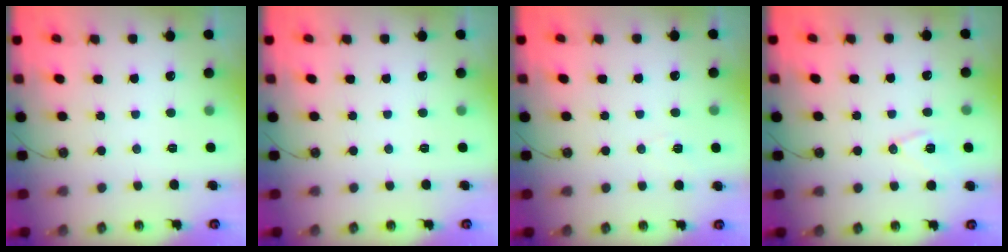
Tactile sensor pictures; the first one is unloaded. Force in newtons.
{"total": 0.0}
{"total": 2.7, "press": 2.3, "slide": 1.4}
{"total": 8.4, "press": 7.8, "slide": 3.0}